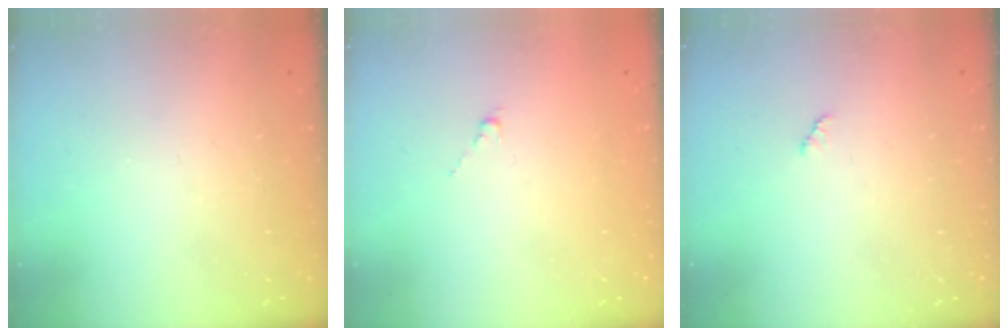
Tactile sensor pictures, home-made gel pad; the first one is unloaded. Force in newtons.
{"total": 0.0}
{"total": 2.1, "press": 2.1, "slide": 0.3}